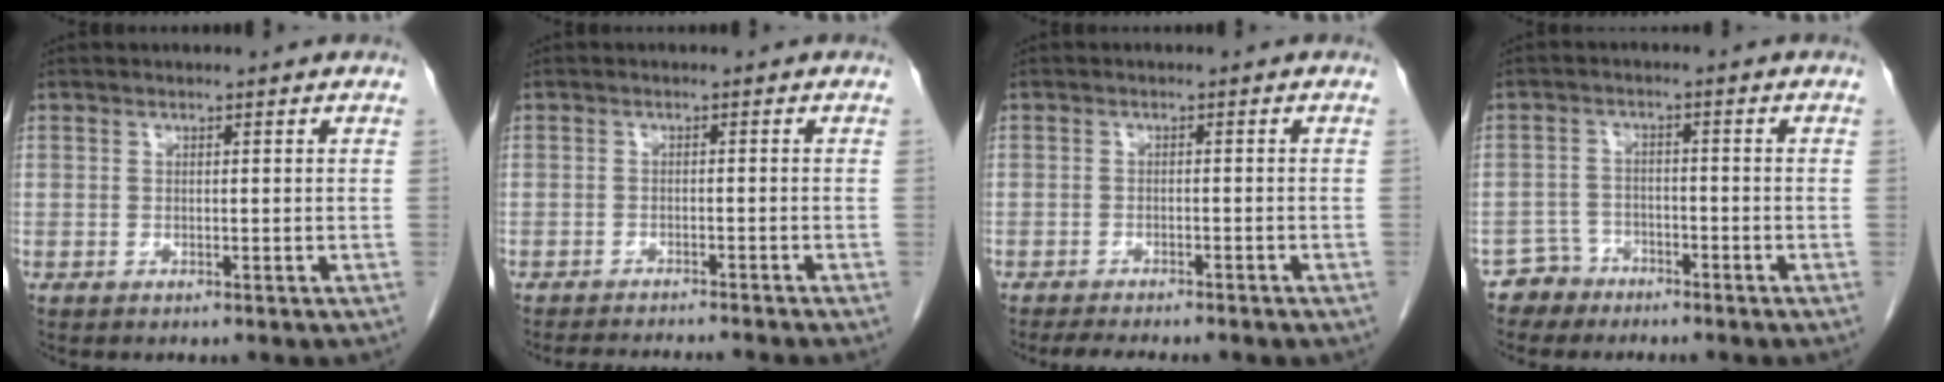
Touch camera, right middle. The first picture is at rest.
{"total": 4.5, "force": [-3.8, -0.6, 2.2], "torque": [-0.018, -0.006, -0.057]}
{"total": 8.5, "force": [-7.1, 1.9, 4.3], "torque": [-0.056, -0.004, -0.090]}
{"total": 3.5, "force": [-2.7, 2.2, -0.6], "torque": [0.010, 0.009, -0.051]}